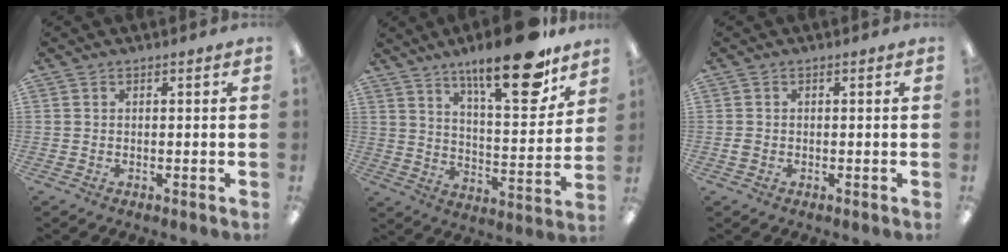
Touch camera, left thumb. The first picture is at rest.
{"total": 21.2, "force": [15.0, 5.9, 13.7], "torque": [-0.199, -0.095, 0.240]}
{"total": 1.0, "force": [-0.2, 0.9, 0.4], "torque": [-0.008, 0.004, -0.005]}